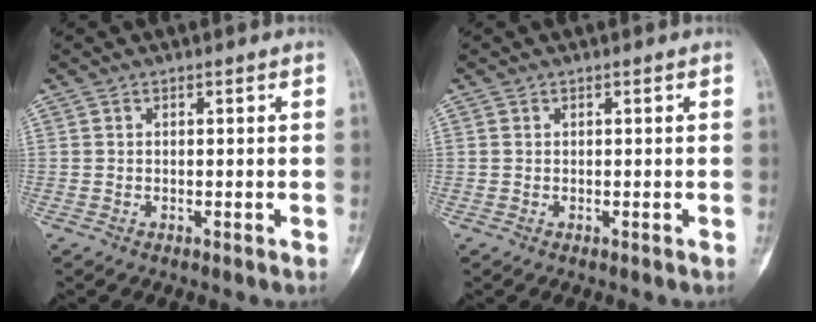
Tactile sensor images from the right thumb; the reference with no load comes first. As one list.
[{"total": 0.0}]